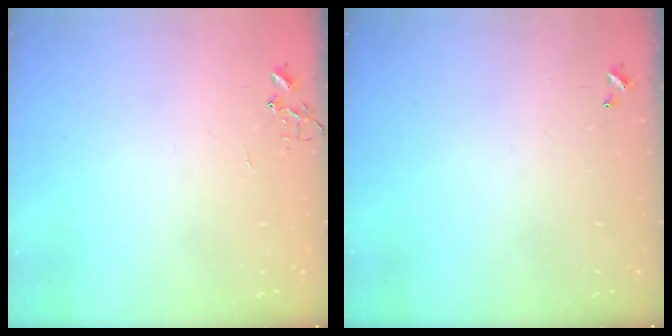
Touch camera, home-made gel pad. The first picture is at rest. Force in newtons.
{"total": 0.0}